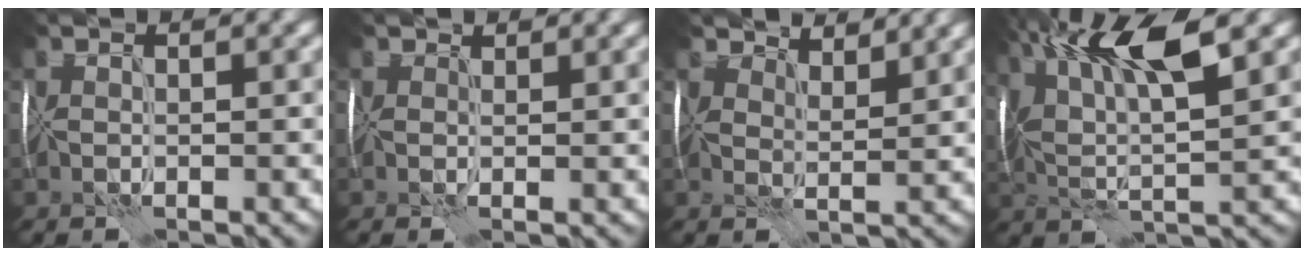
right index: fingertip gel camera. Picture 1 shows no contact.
{"total": 1.8, "force": [1.2, 1.0, 1.0], "torque": [-0.017, 0.008, 0.006]}
{"total": 4.9, "force": [4.6, 1.3, 1.1], "torque": [-0.038, 0.006, 0.061]}
{"total": 9.6, "force": [4.5, 2.7, 8.0], "torque": [-0.165, 0.022, 0.078]}